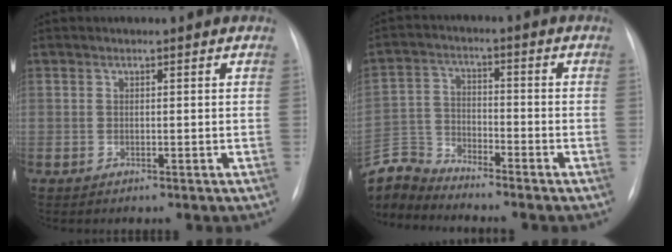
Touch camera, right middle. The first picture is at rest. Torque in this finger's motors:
{"motor_torque": [0.05, -0.05, 0.01, 0.01]}